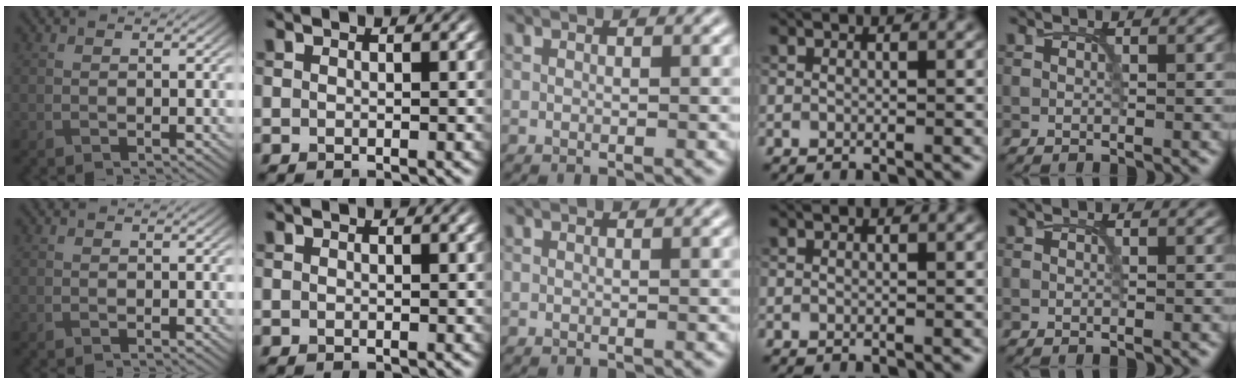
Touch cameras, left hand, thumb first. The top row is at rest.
{}